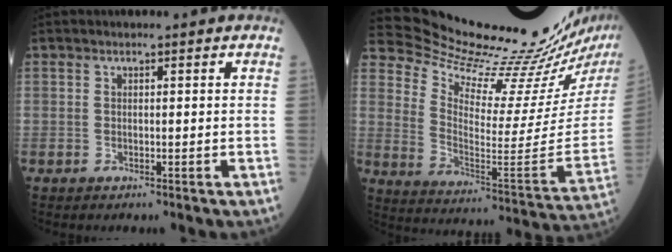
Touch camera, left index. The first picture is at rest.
{"total": 23.8, "force": [22.3, -0.4, 8.3], "torque": [-0.155, -0.129, 0.316]}